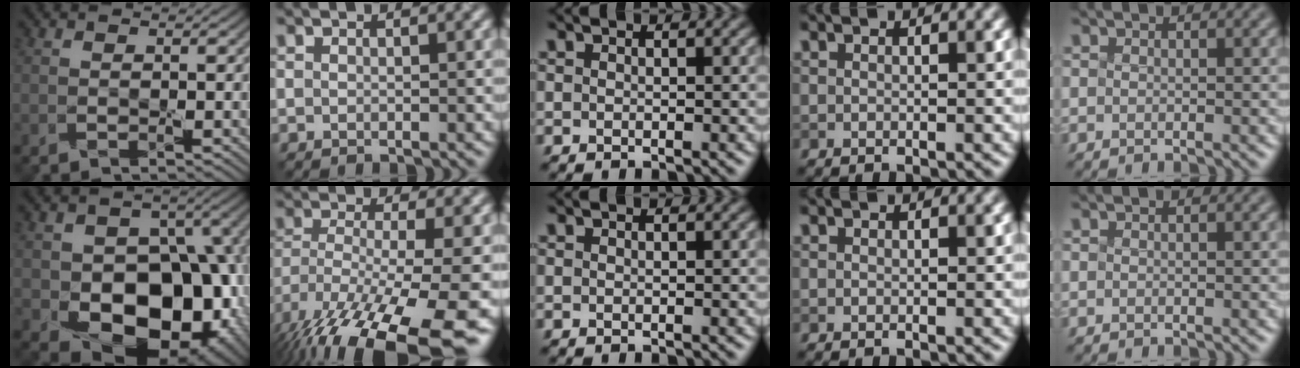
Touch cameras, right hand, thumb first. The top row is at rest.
{"thumb": {"total": 16.4, "force": [-3.7, 12.0, 10.5], "torque": [-0.123, -0.027, -0.058]}, "index": {"total": 16.4, "force": [-9.8, 4.8, 12.2], "torque": [-0.238, -0.044, -0.140]}}